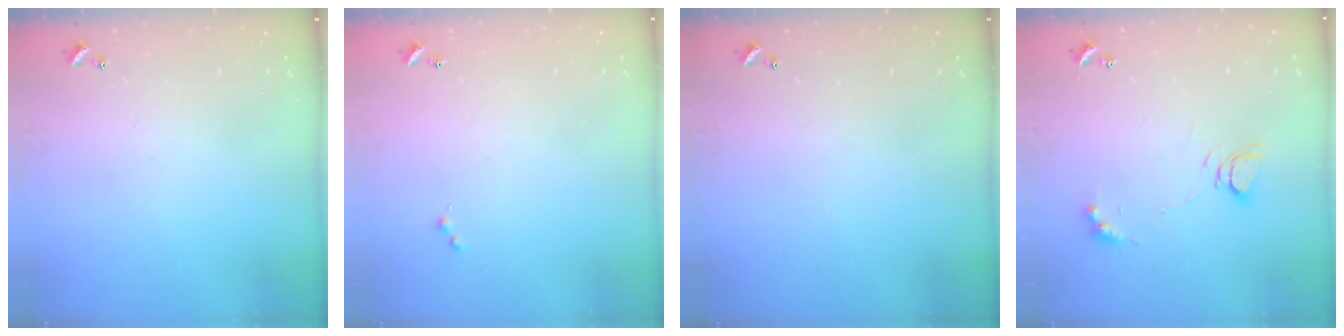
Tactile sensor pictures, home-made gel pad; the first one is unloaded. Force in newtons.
{"total": 0.0}
{"total": 0.0}
{"total": 7.0, "press": 6.9, "slide": 0.6}